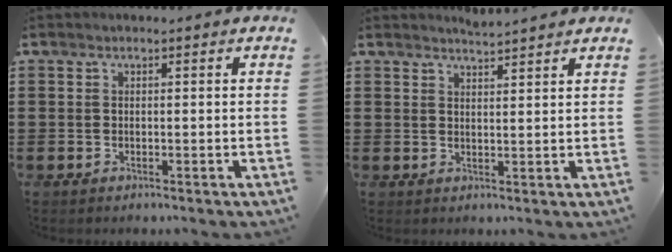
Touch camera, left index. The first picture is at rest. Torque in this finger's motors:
{"motor_torque": [-0.12, 0.14, -0.05, -0.01]}